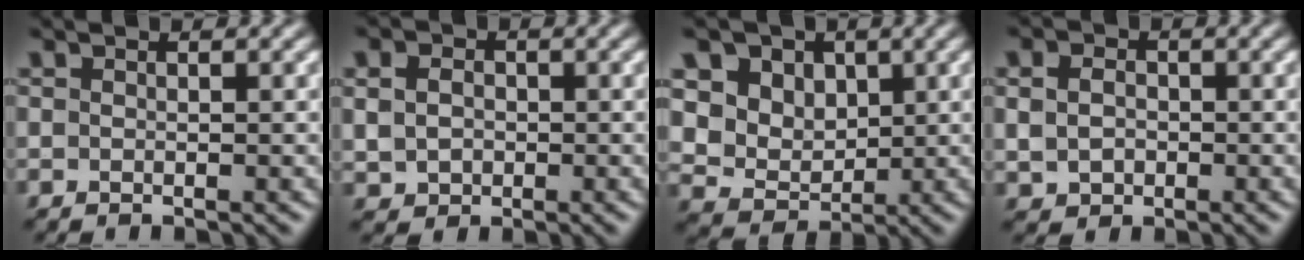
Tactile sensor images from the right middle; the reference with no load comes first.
{"total": 3.7, "force": [1.0, 3.1, 1.7], "torque": [-0.033, 0.021, -0.001]}
{"total": 8.2, "force": [4.0, 6.4, 3.3], "torque": [-0.074, 0.001, 0.069]}
{"total": 3.3, "force": [0.6, 2.8, 1.6], "torque": [-0.031, 0.021, -0.007]}